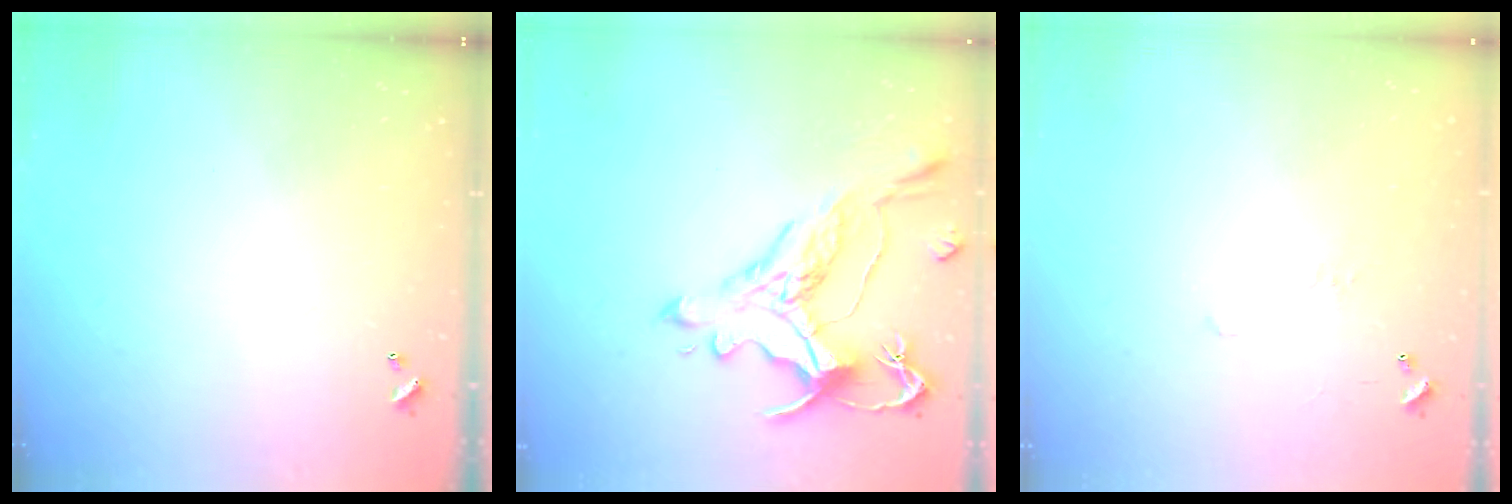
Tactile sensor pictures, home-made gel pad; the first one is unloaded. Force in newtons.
{"total": 1.7, "press": 1.2, "slide": 1.1}
{"total": 5.5, "press": 5.4, "slide": 0.9}